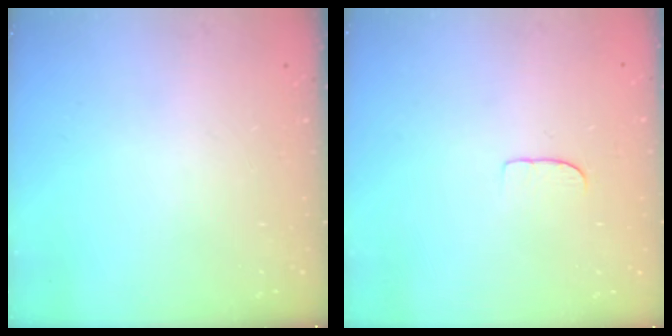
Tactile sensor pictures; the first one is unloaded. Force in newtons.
{"total": 4.5, "press": 4.5, "slide": 0.3}